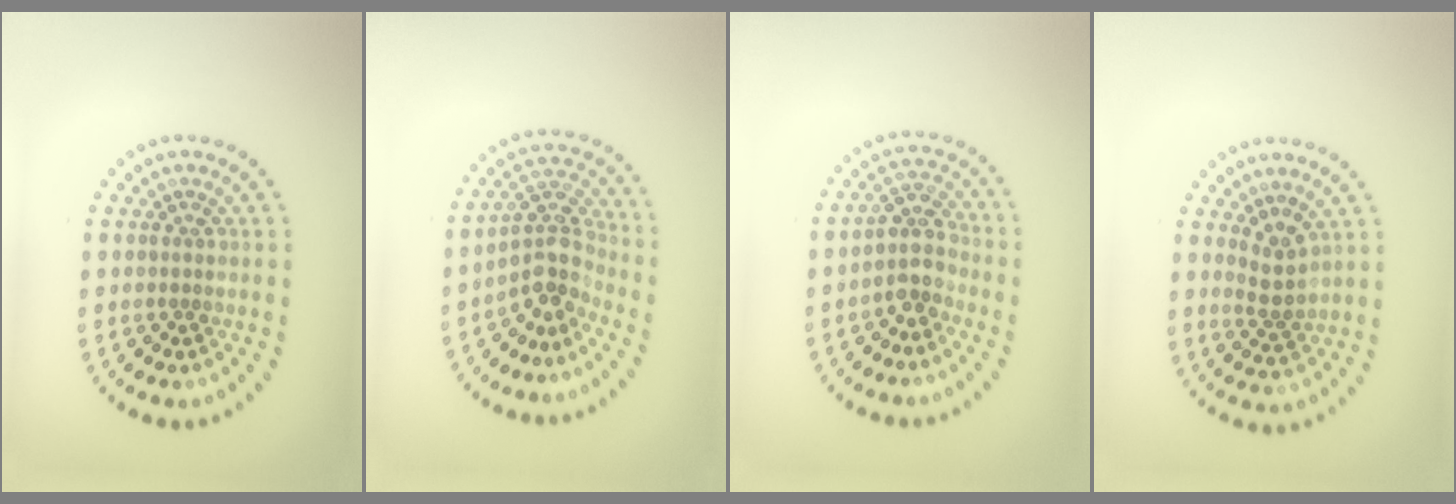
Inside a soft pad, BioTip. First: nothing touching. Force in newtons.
{"total": 3.9, "press": 2.8, "slide": 2.7}
{"total": 3.1, "press": 2.5, "slide": 2.0}
{"total": 2.1, "press": 1.7, "slide": 1.2}